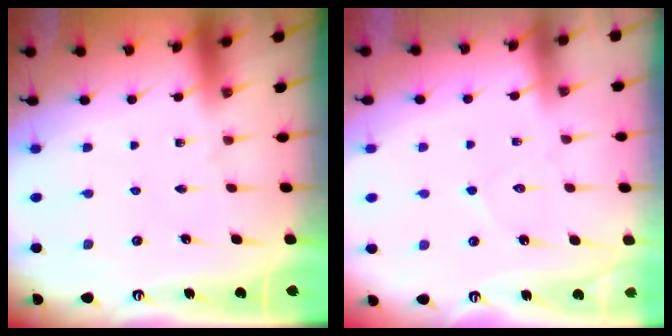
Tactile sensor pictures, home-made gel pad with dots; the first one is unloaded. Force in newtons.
{"total": 4.1, "press": 4.1, "slide": 0.2}